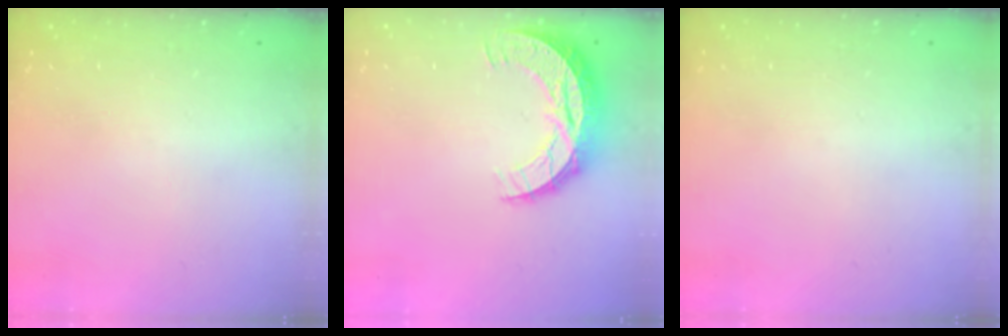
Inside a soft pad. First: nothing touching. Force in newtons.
{"total": 10.4, "press": 10.4, "slide": 0.6}
{"total": 0.0}